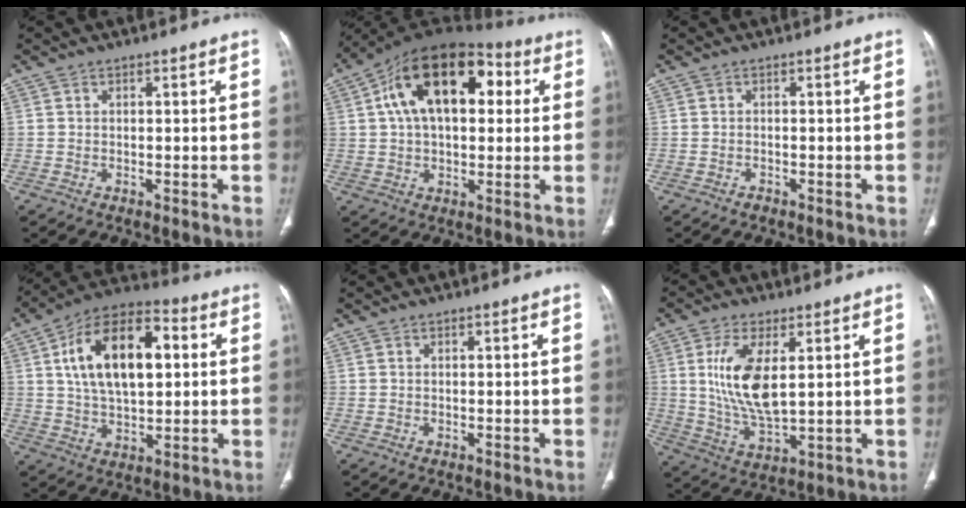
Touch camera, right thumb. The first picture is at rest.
{"total": 19.7, "force": [5.0, 11.5, 15.2], "torque": [-0.226, 0.029, 0.068]}
{"total": 1.0, "force": [-0.8, 0.5, 0.3], "torque": [-0.007, 0.003, -0.013]}
{"total": 18.2, "force": [3.8, 9.7, 14.9], "torque": [-0.237, 0.016, 0.057]}
{"total": 0.0}
{"total": 12.2, "force": [2.6, 5.3, 10.7], "torque": [-0.213, -0.023, 0.057]}